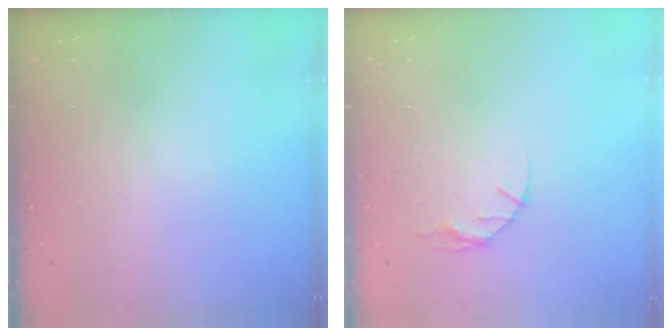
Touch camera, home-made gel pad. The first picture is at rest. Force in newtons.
{"total": 4.9, "press": 4.9, "slide": 0.6}